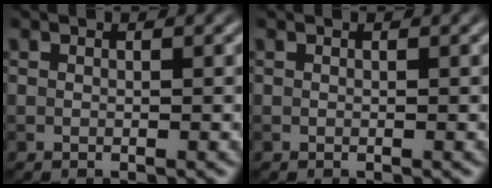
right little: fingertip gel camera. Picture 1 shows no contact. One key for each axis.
{"total": 0.0}